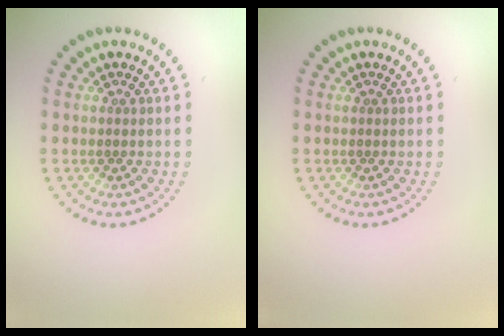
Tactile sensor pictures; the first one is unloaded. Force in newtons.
{"total": 0.0}